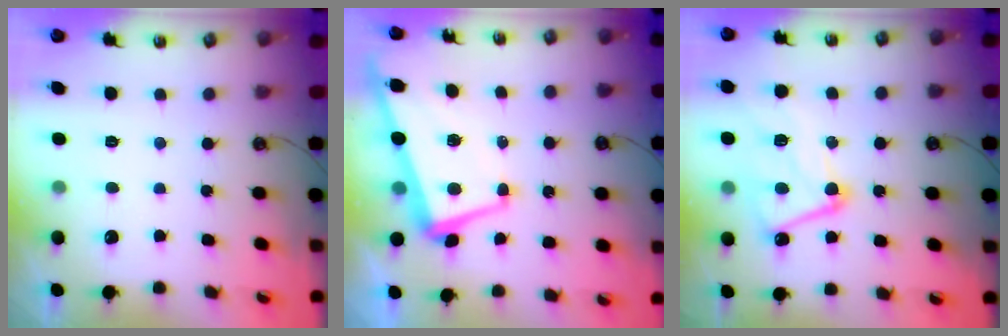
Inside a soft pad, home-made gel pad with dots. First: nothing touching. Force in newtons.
{"total": 2.2, "press": 1.4, "slide": 1.8}
{"total": 13.2, "press": 13.2, "slide": 1.2}